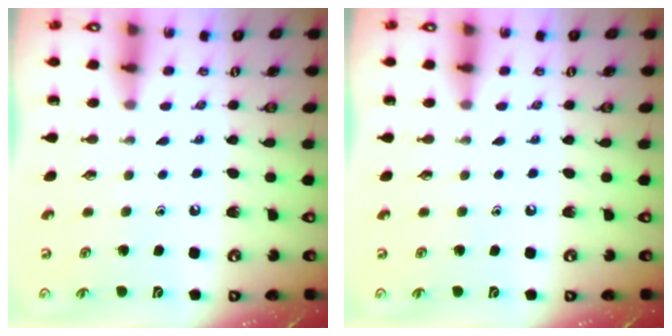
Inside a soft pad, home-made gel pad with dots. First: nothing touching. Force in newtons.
{"total": 0.0}